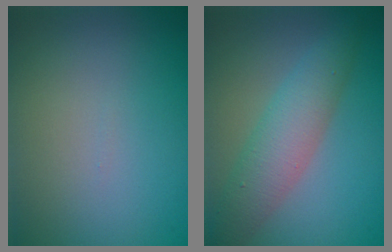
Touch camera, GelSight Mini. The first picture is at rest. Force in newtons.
{"total": 4.4, "press": 4.4, "slide": 0.2}